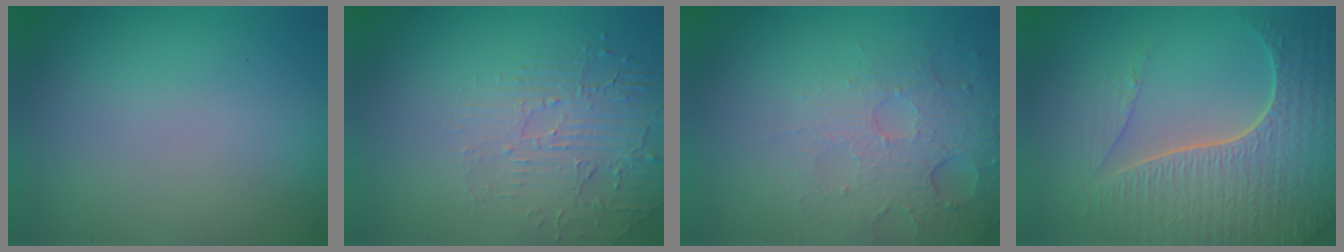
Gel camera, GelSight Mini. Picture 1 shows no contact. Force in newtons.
{"total": 2.2, "press": 1.7, "slide": 1.5}
{"total": 5.0, "press": 3.3, "slide": 3.8}
{"total": 7.7, "press": 5.6, "slide": 5.2}